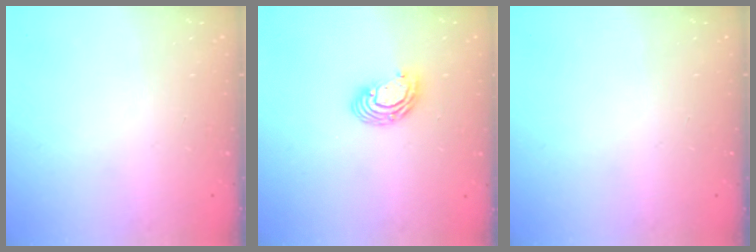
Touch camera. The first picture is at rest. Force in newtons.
{"total": 7.8, "press": 7.7, "slide": 1.2}
{"total": 0.0}